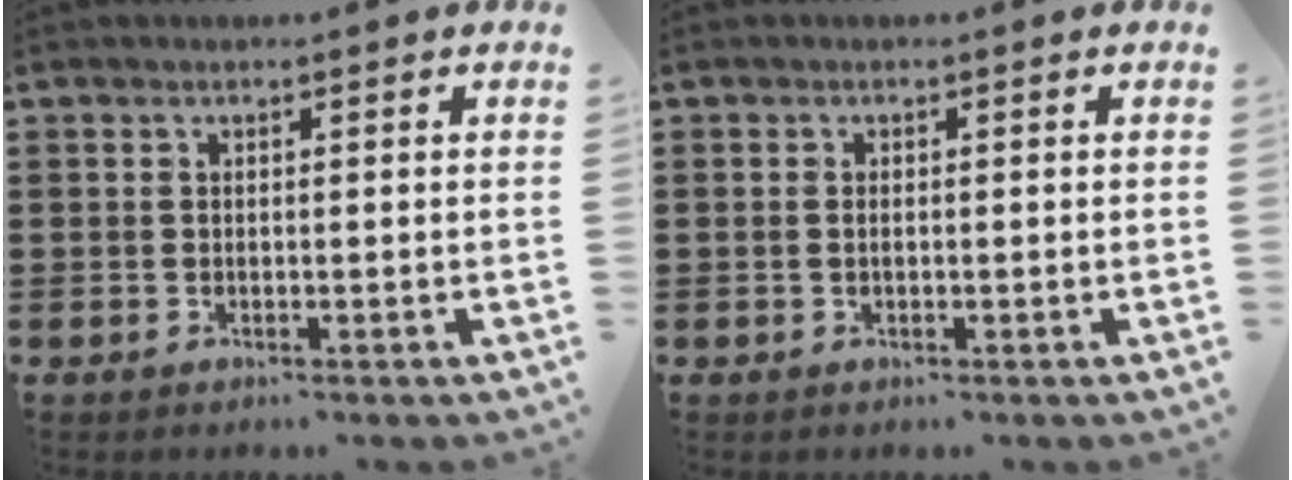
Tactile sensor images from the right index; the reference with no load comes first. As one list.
[{"total": 1.0, "force": [0.0, 0.4, 0.9], "torque": [-0.018, 0.002, -0.001]}]